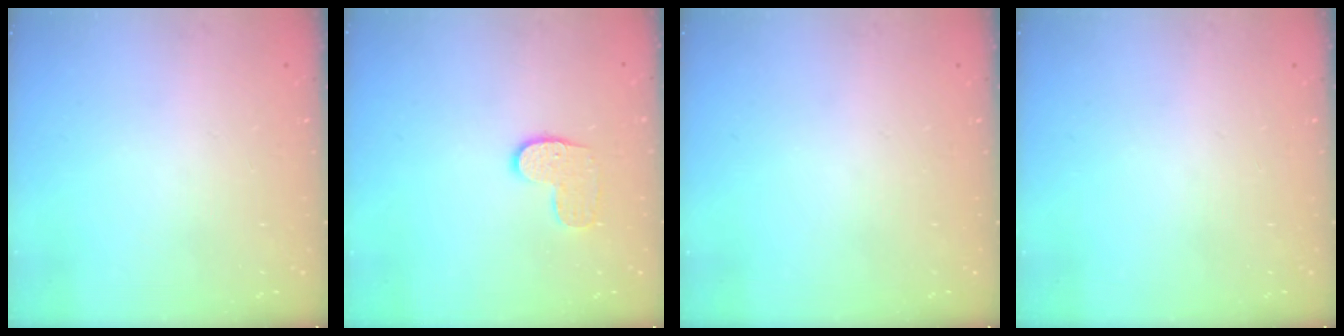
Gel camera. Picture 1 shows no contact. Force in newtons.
{"total": 7.3, "press": 7.3, "slide": 0.2}
{"total": 0.0}
{"total": 0.0}